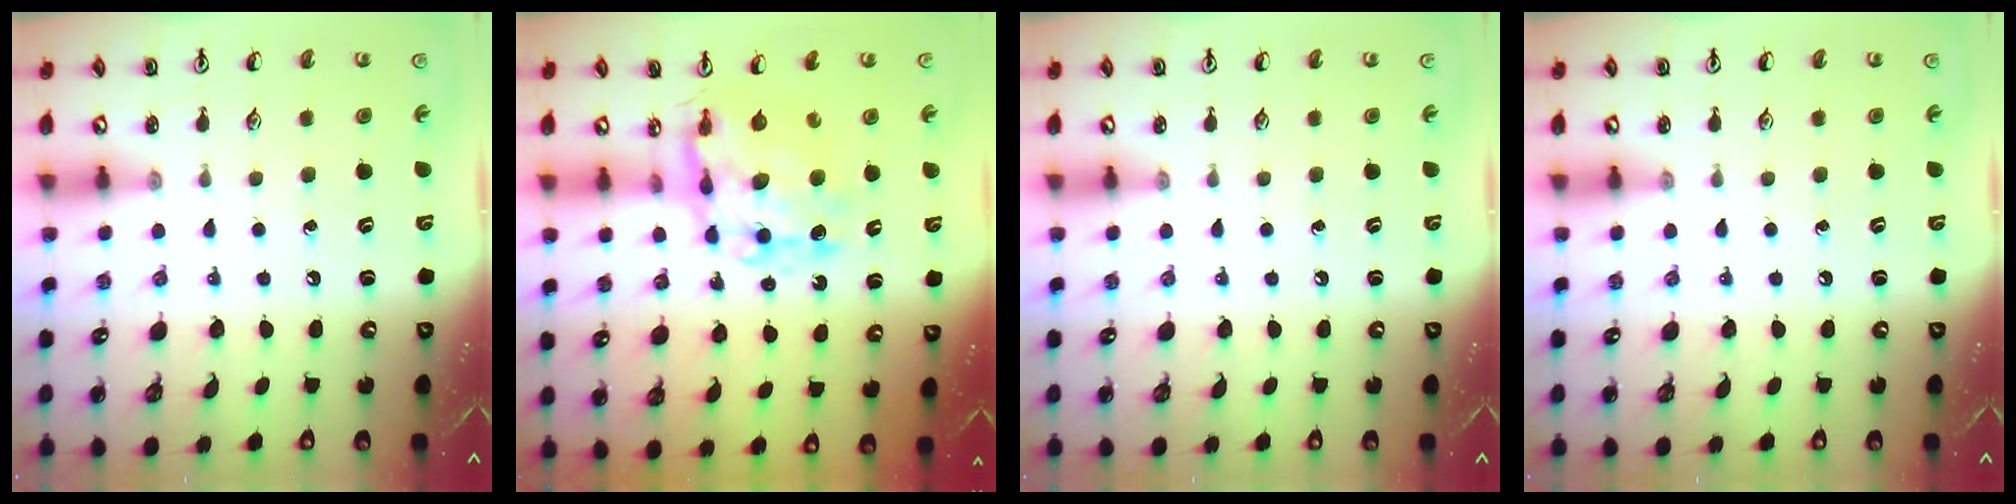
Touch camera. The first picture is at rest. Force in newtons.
{"total": 11.6, "press": 11.5, "slide": 0.9}
{"total": 0.0}
{"total": 0.0}